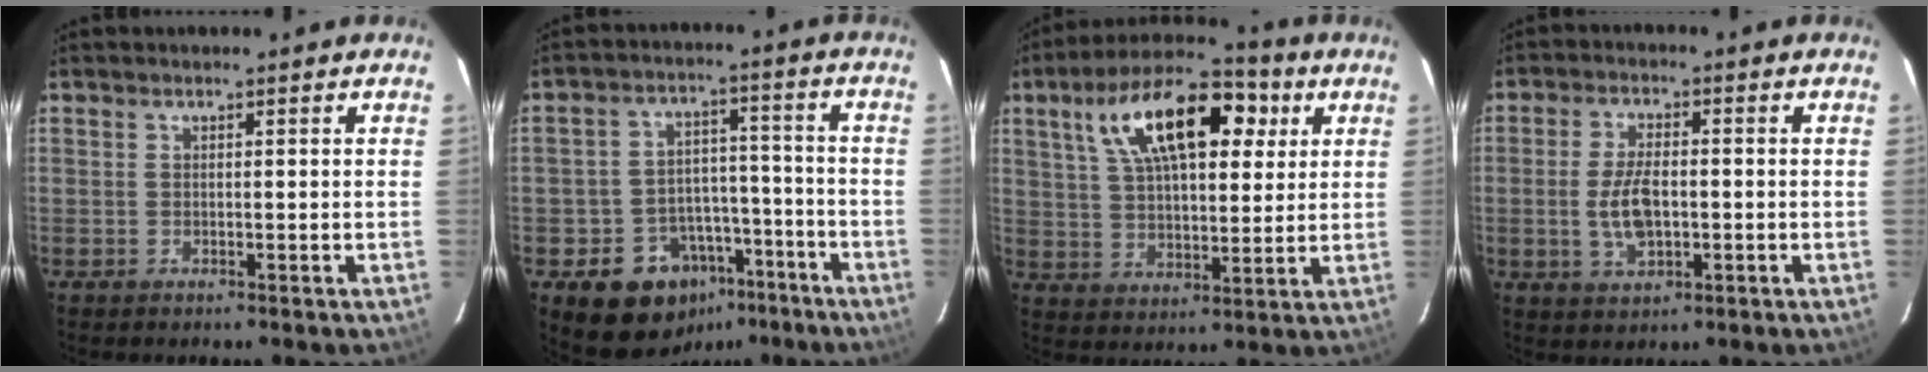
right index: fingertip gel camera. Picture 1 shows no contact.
{"total": 14.0, "force": [-8.2, 10.2, 4.8], "torque": [-0.104, 0.038, -0.097]}
{"total": 19.2, "force": [7.9, 9.0, 15.0], "torque": [-0.279, 0.044, 0.128]}
{"total": 7.2, "force": [-1.0, 3.5, 6.2], "torque": [-0.126, -0.003, -0.015]}